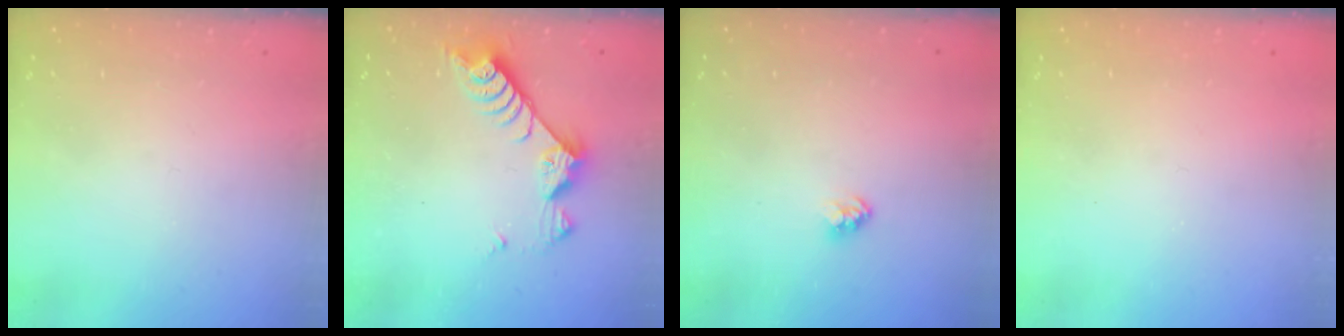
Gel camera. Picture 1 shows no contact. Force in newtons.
{"total": 7.6, "press": 7.6, "slide": 0.6}
{"total": 2.3, "press": 2.3, "slide": 0.1}
{"total": 0.0}